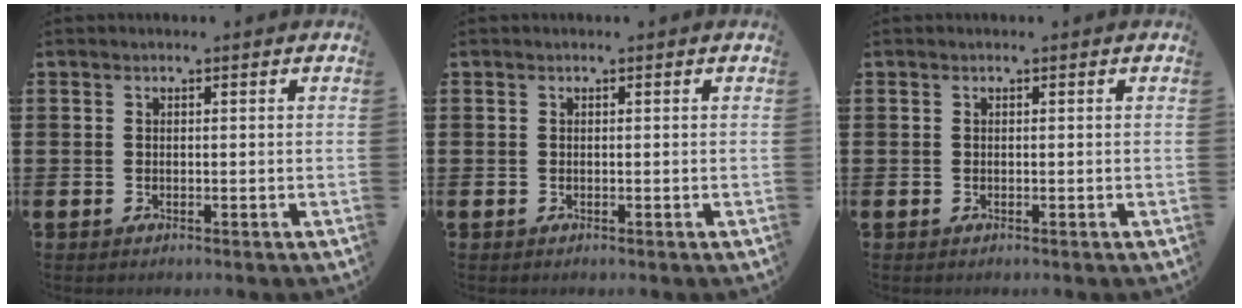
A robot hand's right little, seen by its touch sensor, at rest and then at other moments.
{"total": 0.0}
{"total": 0.0}